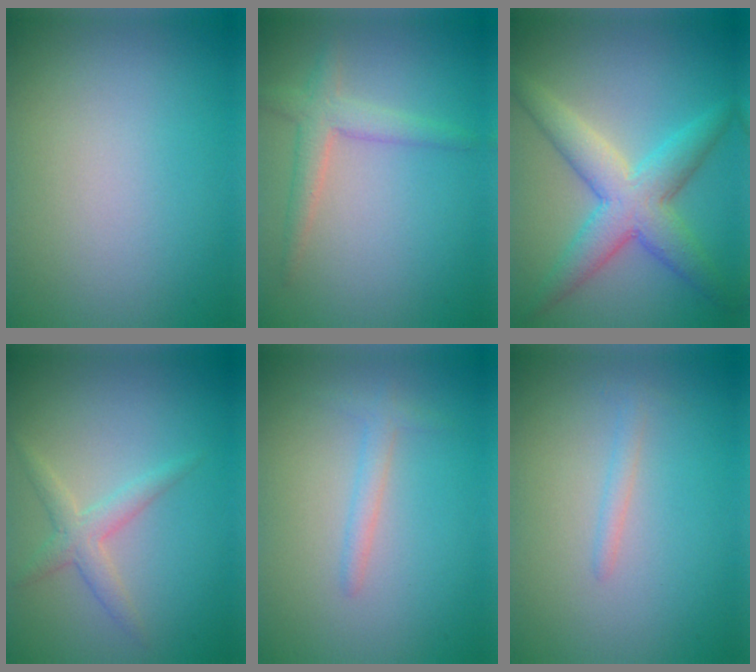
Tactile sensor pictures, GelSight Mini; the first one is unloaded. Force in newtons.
{"total": 2.8, "press": 2.8, "slide": 0.2}
{"total": 5.8, "press": 5.8, "slide": 0.1}
{"total": 2.2, "press": 2.2, "slide": 0.1}
{"total": 1.5, "press": 1.5, "slide": 0.1}
{"total": 1.0, "press": 1.0, "slide": 0.0}